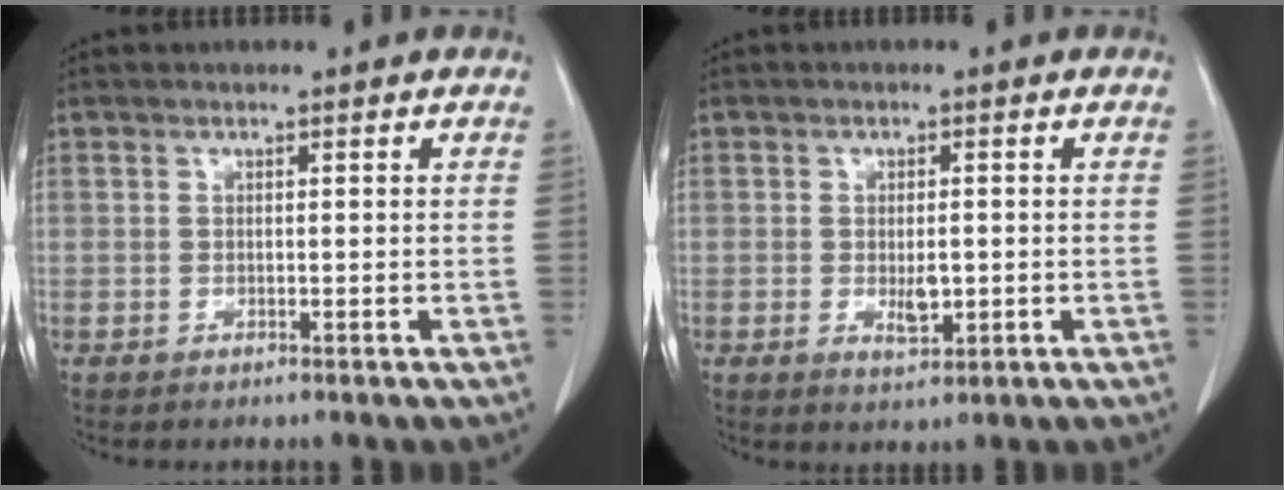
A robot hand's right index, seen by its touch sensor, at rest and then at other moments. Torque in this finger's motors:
{"motor_torque": [0.24, 0.22, 0.16, 0.05]}